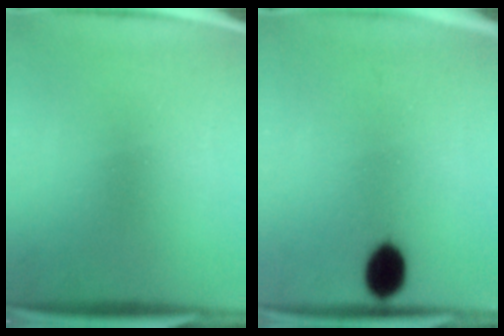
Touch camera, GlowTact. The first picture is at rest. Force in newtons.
{"total": 6.3}